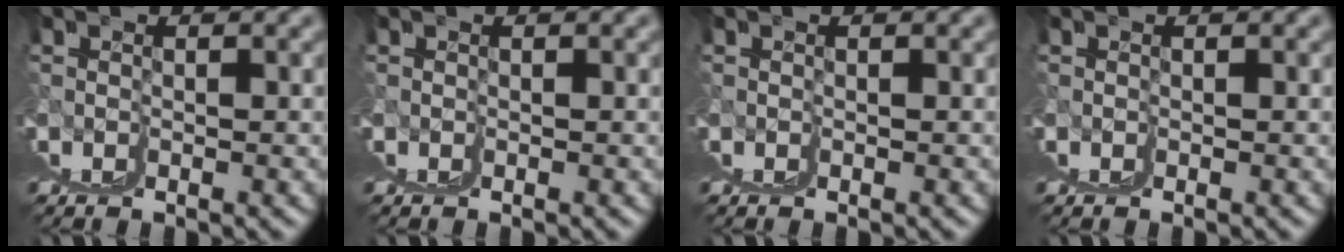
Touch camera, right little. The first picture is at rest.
{"total": 0.0}
{"total": 0.0}
{"total": 0.0}